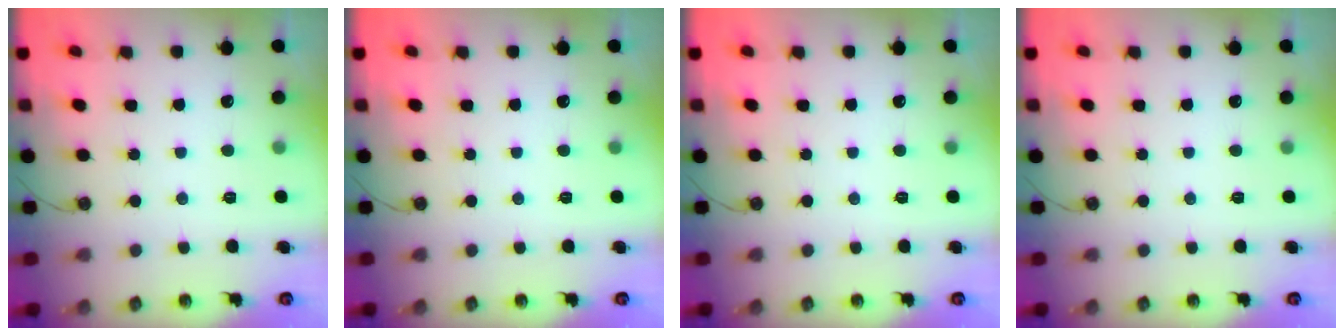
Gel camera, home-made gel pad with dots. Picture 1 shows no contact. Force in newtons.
{"total": 0.0}
{"total": 0.0}
{"total": 0.0}